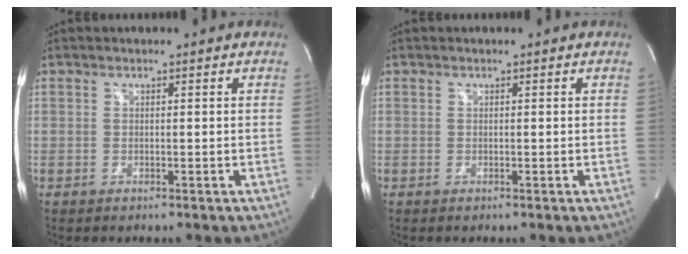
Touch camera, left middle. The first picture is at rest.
{"total": 0.0}